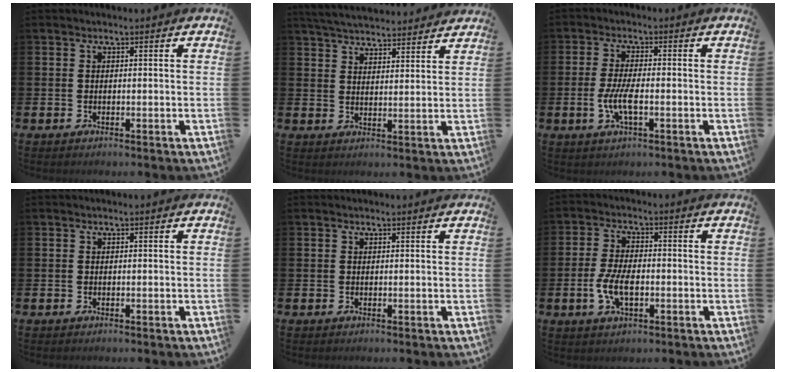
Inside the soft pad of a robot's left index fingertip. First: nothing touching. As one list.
[{"total": 5.0, "force": [4.9, 0.6, 0.6], "torque": [-0.027, -0.027, 0.089]}, {"total": 4.3, "force": [-1.1, 1.3, 4.0], "torque": [-0.087, 0.002, -0.022]}, {"total": 0.0}, {"total": 0.0}, {"total": 5.2, "force": [-1.1, 2.5, 4.4], "torque": [-0.088, 0.001, -0.022]}]